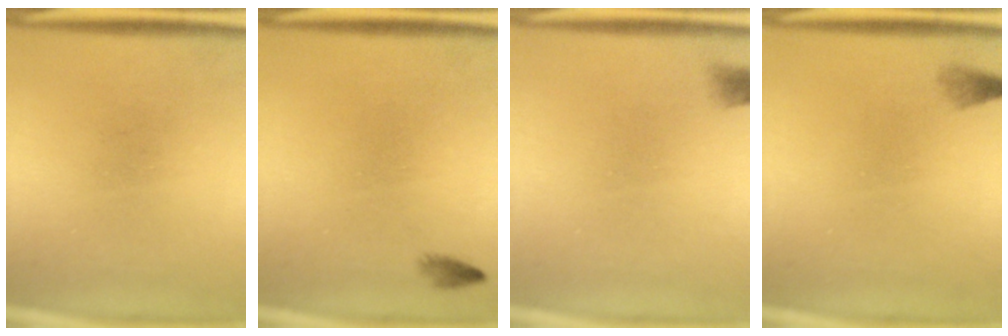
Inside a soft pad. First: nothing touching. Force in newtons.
{"total": 0.8}
{"total": 1.2}
{"total": 1.0}